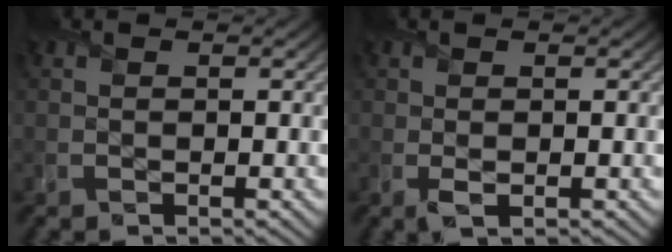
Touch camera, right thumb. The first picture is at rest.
{"total": 1.2, "force": [-0.2, 0.7, 1.0], "torque": [-0.022, -0.007, -0.003]}